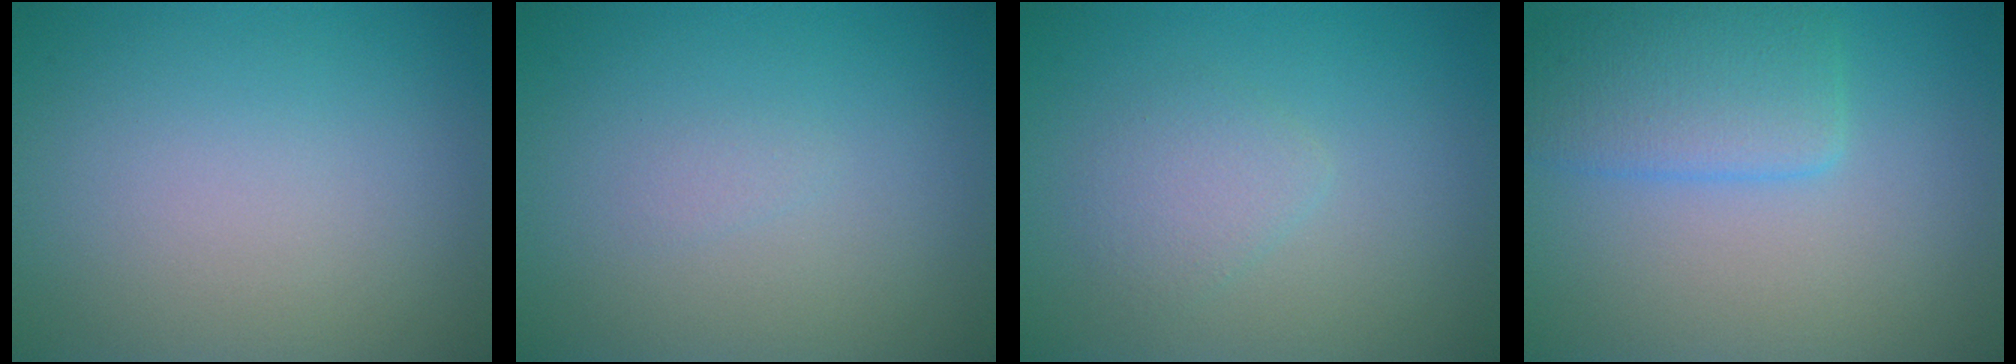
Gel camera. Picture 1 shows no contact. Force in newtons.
{"total": 0.5, "press": 0.5, "slide": 0.1}
{"total": 1.8, "press": 1.8, "slide": 0.1}
{"total": 3.8, "press": 3.8, "slide": 0.1}